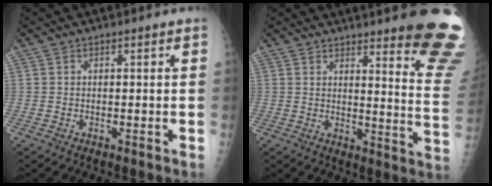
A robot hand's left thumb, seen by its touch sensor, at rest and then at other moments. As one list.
[{"total": 17.0, "force": [13.4, 1.9, 10.2], "torque": [-0.096, -0.126, 0.149]}]